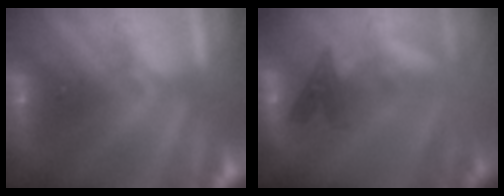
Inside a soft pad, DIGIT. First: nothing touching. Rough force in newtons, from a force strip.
{"total": 2.2}